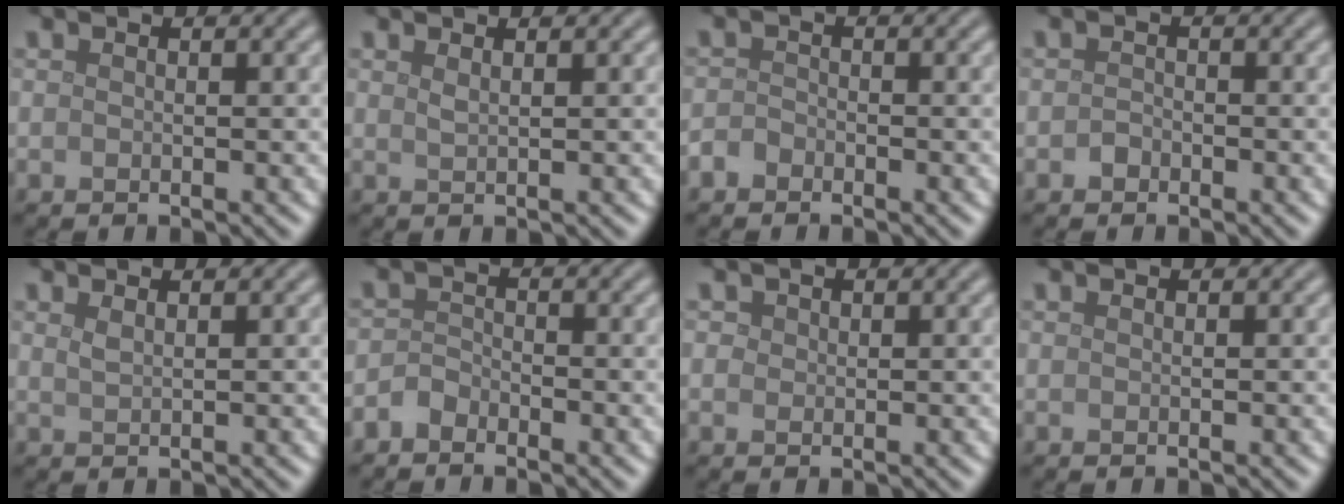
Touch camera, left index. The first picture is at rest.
{"total": 0.8, "force": [0.6, 0.3, 0.5], "torque": [-0.007, 0.001, 0.010]}
{"total": 1.2, "force": [-0.9, 0.8, 0.3], "torque": [-0.003, 0.003, -0.021]}
{"total": 0.9, "force": [-0.5, 0.7, 0.2], "torque": [-0.002, -0.001, -0.011]}
{"total": 0.9, "force": [0.6, 0.3, 0.6], "torque": [-0.010, 0.001, 0.011]}
{"total": 1.5, "force": [-1.2, 0.8, 0.4], "torque": [-0.006, 0.006, -0.028]}
{"total": 0.8, "force": [0.3, 0.7, 0.2], "torque": [-0.001, 0.000, 0.000]}
{"total": 0.0}